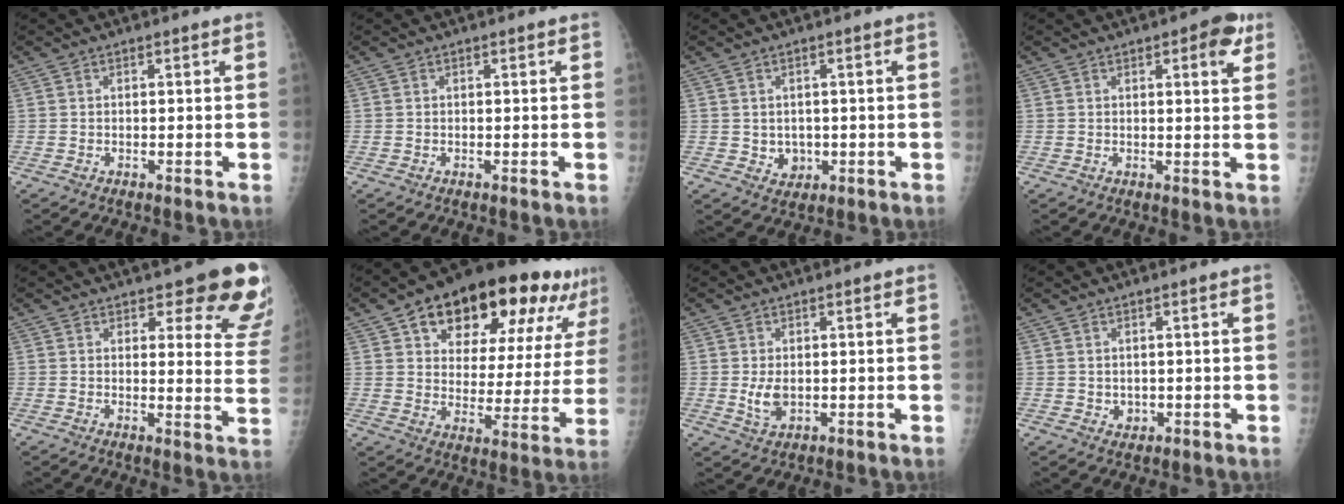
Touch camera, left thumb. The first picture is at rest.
{"total": 0.0}
{"total": 3.4, "force": [-0.2, 3.0, 1.5], "torque": [-0.008, -0.001, 0.008]}
{"total": 5.4, "force": [2.8, 1.9, 4.3], "torque": [-0.038, -0.008, 0.027]}
{"total": 13.8, "force": [9.9, 4.8, 8.3], "torque": [-0.042, -0.063, 0.100]}
{"total": 26.5, "force": [15.3, 12.1, 18.0], "torque": [-0.225, -0.013, 0.223]}
{"total": 3.8, "force": [0.1, 2.5, 2.9], "torque": [-0.046, -0.008, 0.008]}
{"total": 1.8, "force": [0.2, 1.6, 0.8], "torque": [-0.009, -0.003, 0.009]}